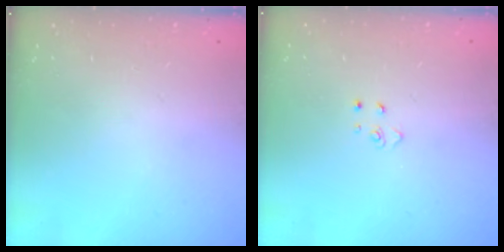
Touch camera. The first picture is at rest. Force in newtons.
{"total": 2.6, "press": 2.6, "slide": 0.3}